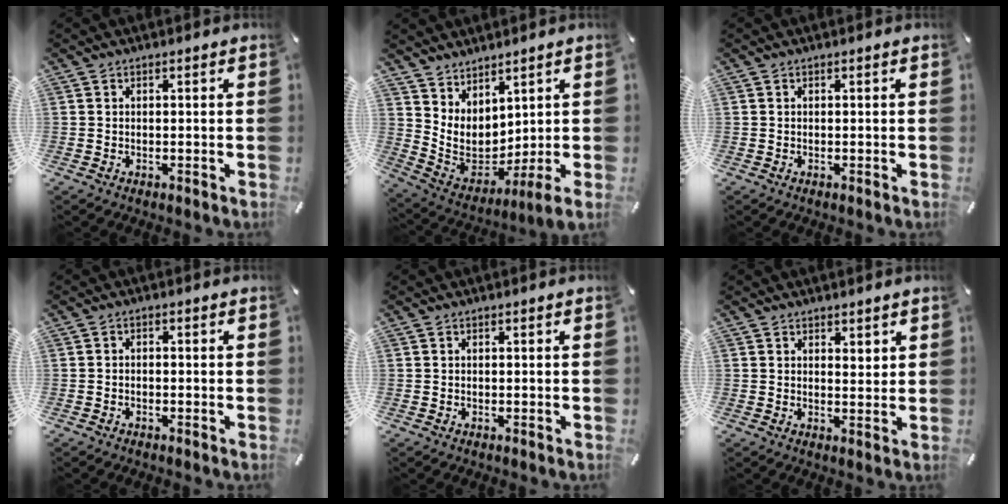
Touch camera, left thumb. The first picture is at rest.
{"total": 5.7, "force": [3.2, 3.2, 3.5], "torque": [-0.097, -0.052, 0.062]}
{"total": 0.0}
{"total": 1.2, "force": [-1.0, 0.4, 0.5], "torque": [-0.010, 0.003, -0.019]}
{"total": 0.0}
{"total": 2.4, "force": [1.9, 1.4, 0.4], "torque": [0.007, -0.011, 0.033]}